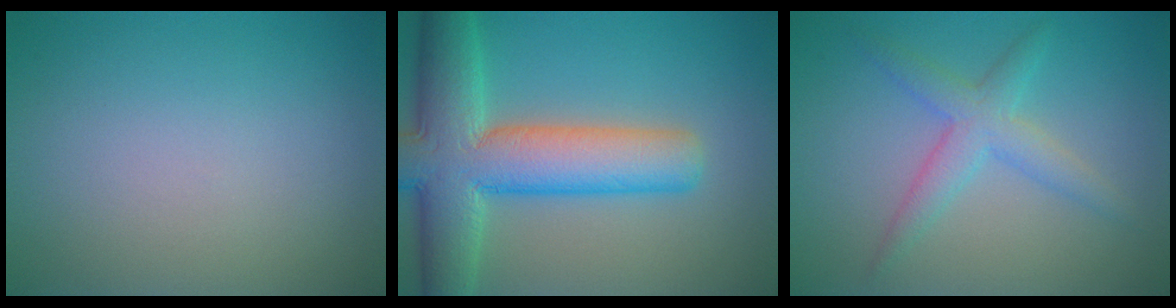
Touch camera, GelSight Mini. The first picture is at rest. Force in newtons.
{"total": 10.5, "press": 10.5, "slide": 0.6}
{"total": 3.1, "press": 3.1, "slide": 0.1}